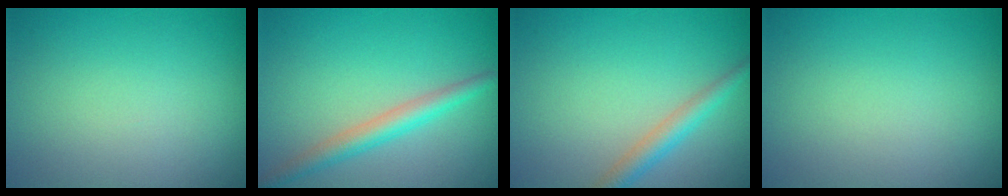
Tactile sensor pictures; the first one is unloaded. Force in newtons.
{"total": 2.9, "press": 2.9, "slide": 0.2}
{"total": 2.3, "press": 2.3, "slide": 0.1}
{"total": 0.0}